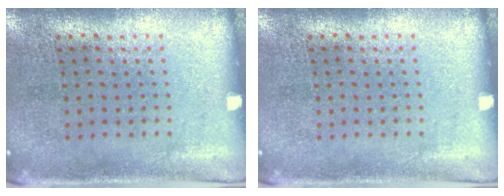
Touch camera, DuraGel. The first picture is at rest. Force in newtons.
{"total": 0.0}